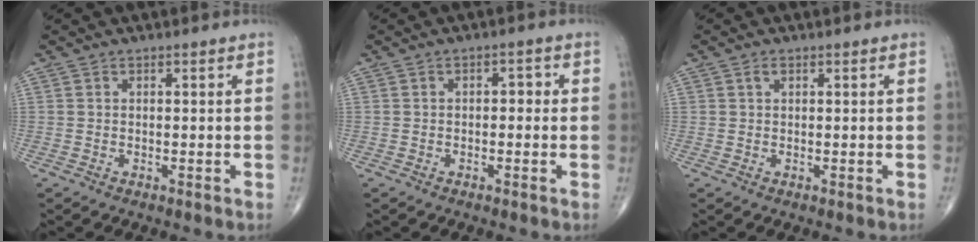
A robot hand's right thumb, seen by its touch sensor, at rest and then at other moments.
{"total": 2.3, "force": [0.0, 1.4, 1.9], "torque": [-0.013, 0.009, -0.007]}
{"total": 1.0, "force": [0.5, 0.6, 0.6], "torque": [-0.012, 0.004, 0.008]}